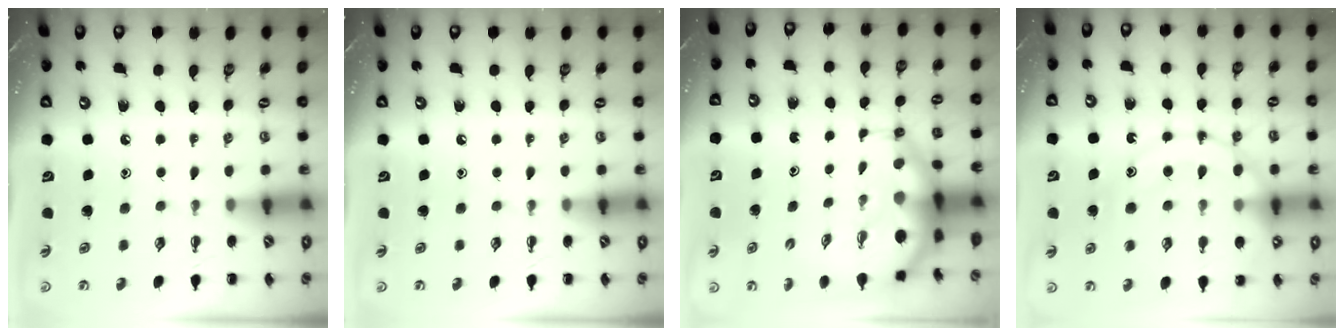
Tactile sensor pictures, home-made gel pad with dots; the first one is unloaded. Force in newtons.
{"total": 0.0}
{"total": 7.2, "press": 7.0, "slide": 1.9}
{"total": 17.3, "press": 17.2, "slide": 1.9}